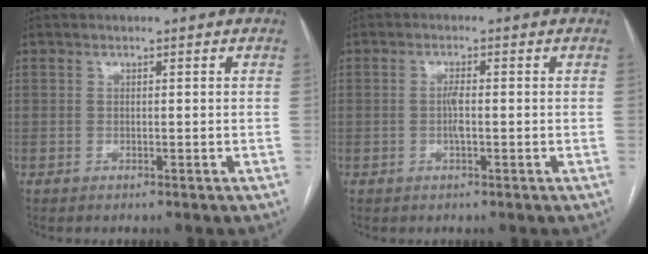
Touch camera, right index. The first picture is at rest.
{"total": 2.1, "force": [-0.3, 0.3, 2.1], "torque": [-0.042, 0.001, -0.007]}